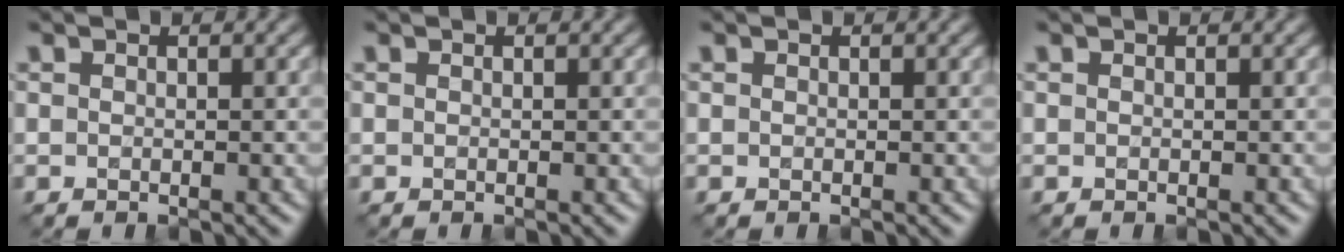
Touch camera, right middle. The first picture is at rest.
{"total": 0.0}
{"total": 0.0}
{"total": 0.0}